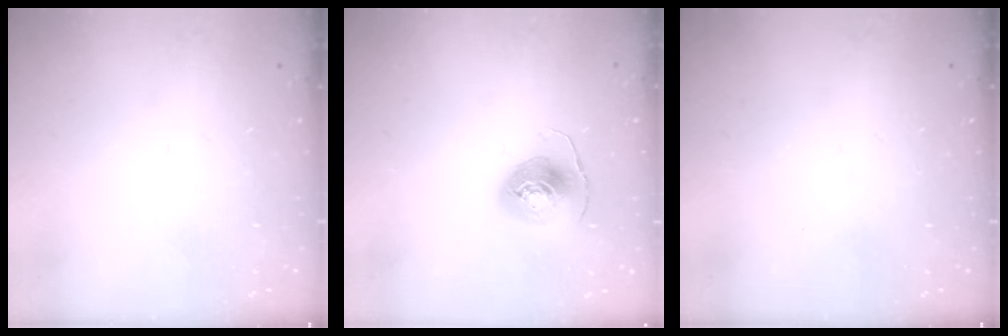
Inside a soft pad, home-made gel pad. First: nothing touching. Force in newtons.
{"total": 8.1, "press": 8.1, "slide": 0.4}
{"total": 0.0}